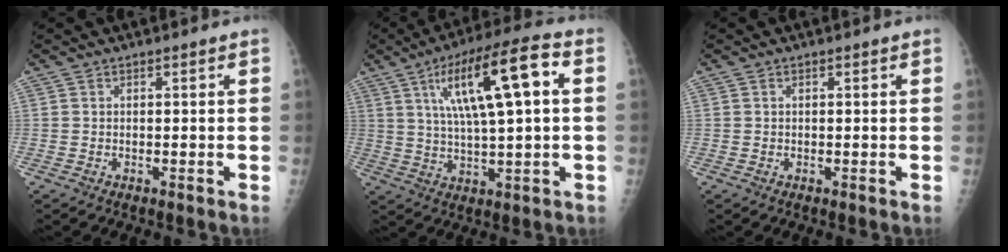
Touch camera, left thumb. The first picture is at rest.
{"total": 16.8, "force": [4.5, 4.0, 15.6], "torque": [-0.270, 0.018, 0.075]}
{"total": 0.0}